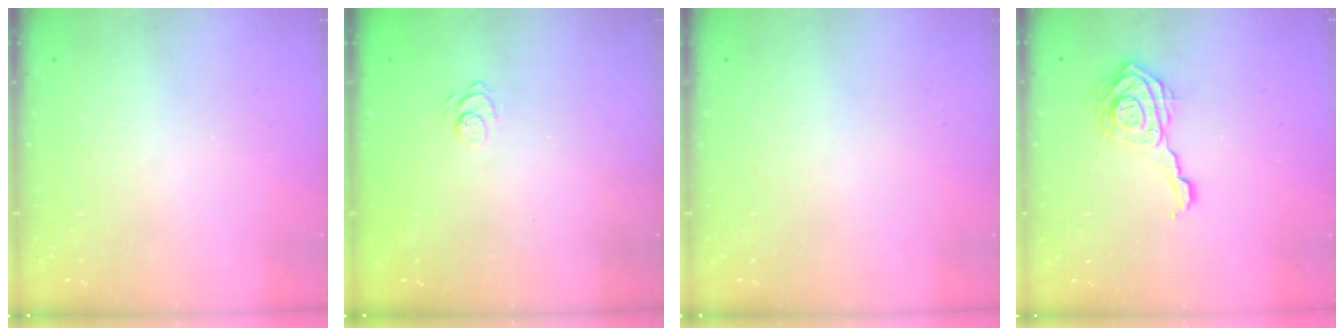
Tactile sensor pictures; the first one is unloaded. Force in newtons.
{"total": 2.1, "press": 1.6, "slide": 1.3}
{"total": 0.0}
{"total": 14.2, "press": 14.1, "slide": 1.8}